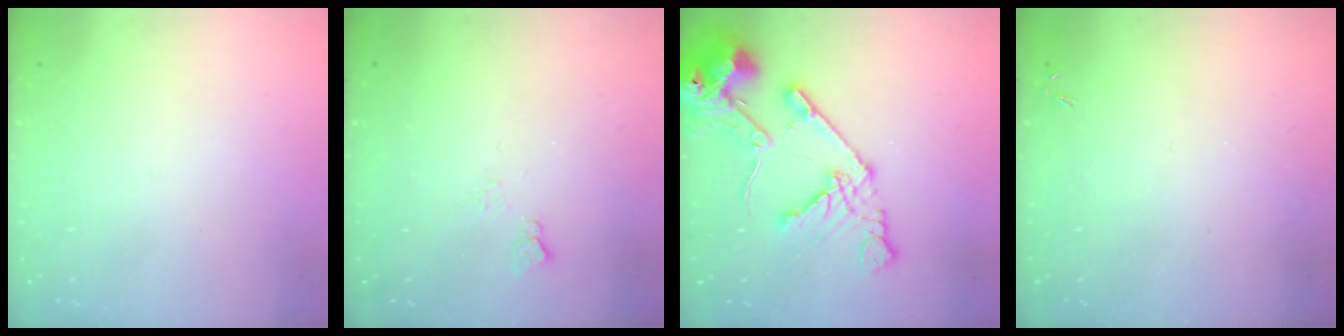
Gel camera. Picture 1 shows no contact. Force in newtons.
{"total": 4.9, "press": 4.8, "slide": 0.6}
{"total": 16.1, "press": 16.0, "slide": 1.8}
{"total": 0.0}